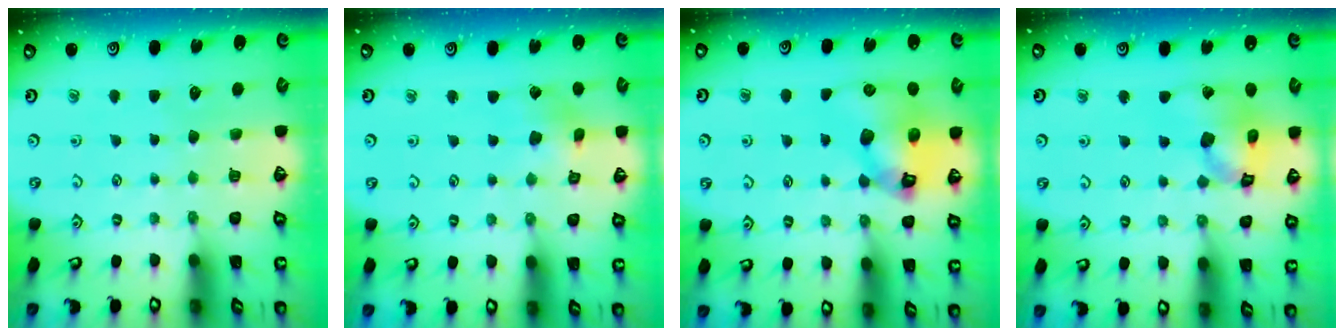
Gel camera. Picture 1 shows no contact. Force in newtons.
{"total": 4.4, "press": 4.4, "slide": 0.6}
{"total": 12.9, "press": 12.8, "slide": 1.5}
{"total": 14.2, "press": 14.0, "slide": 2.1}